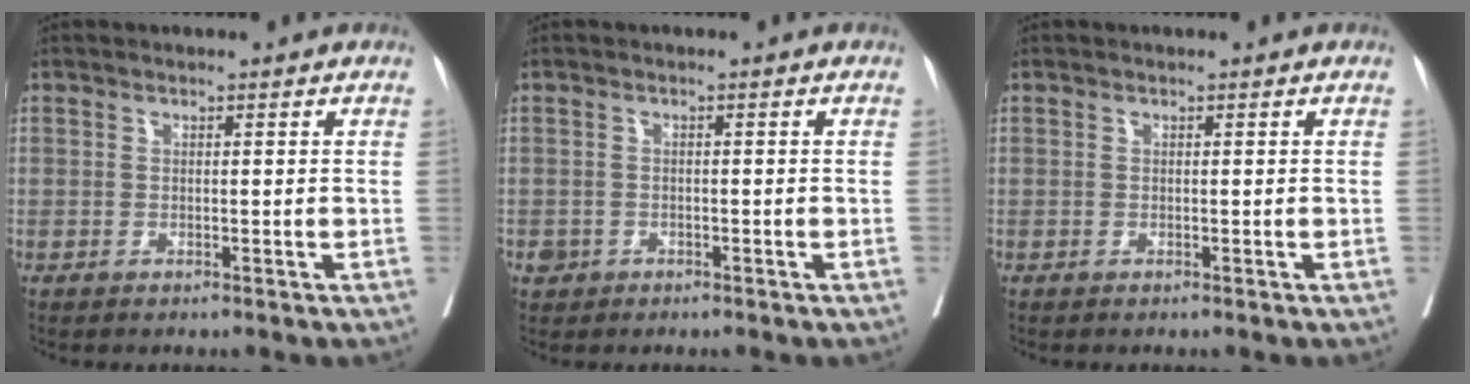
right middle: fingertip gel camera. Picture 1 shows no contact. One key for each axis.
{"total": 1.6, "fx": -0.9, "fy": 1.3, "fz": 0.3, "tx": -0.007, "ty": 0.004, "tz": -0.013}
{"total": 0.0}